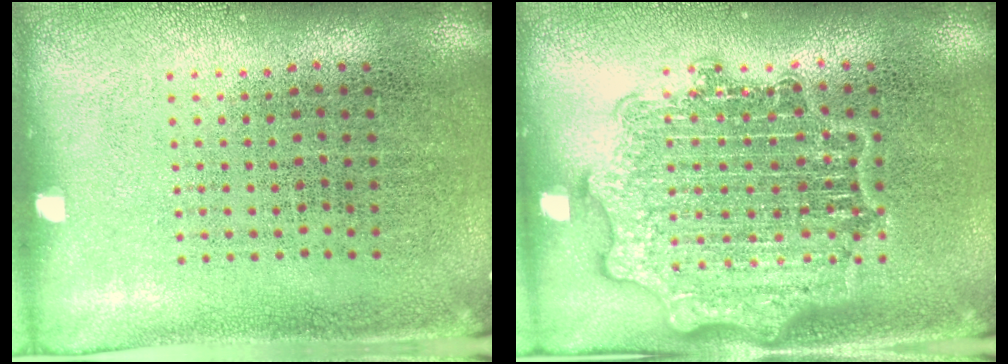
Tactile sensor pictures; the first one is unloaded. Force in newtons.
{"total": 2.8, "press": 2.8, "slide": 0.4}